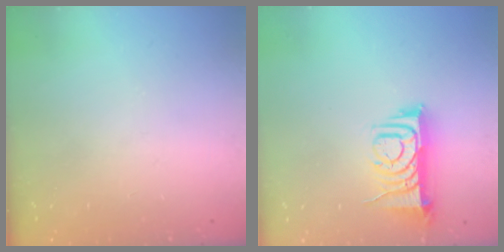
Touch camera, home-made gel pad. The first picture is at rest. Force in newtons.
{"total": 9.0, "press": 9.0, "slide": 0.7}